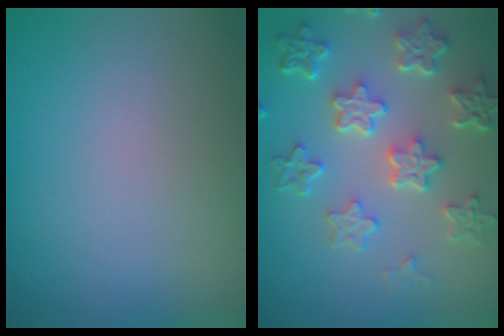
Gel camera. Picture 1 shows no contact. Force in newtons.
{"total": 6.3, "press": 4.8, "slide": 4.2}